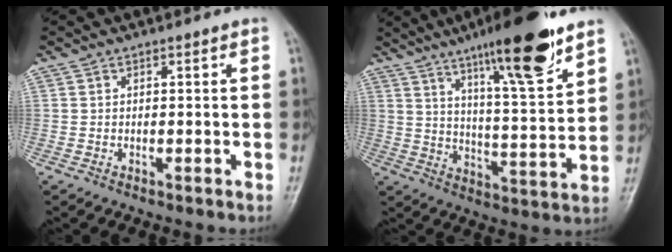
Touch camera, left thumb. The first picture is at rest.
{"total": 17.4, "force": [11.2, 2.9, 12.9], "torque": [-0.183, -0.059, 0.180]}